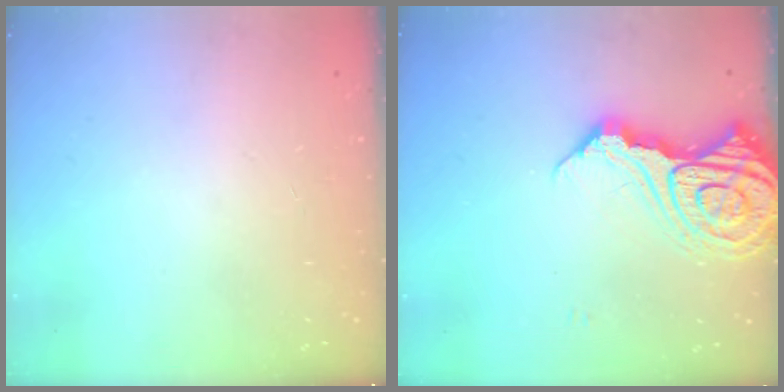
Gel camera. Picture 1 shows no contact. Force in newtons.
{"total": 19.5, "press": 19.3, "slide": 2.3}